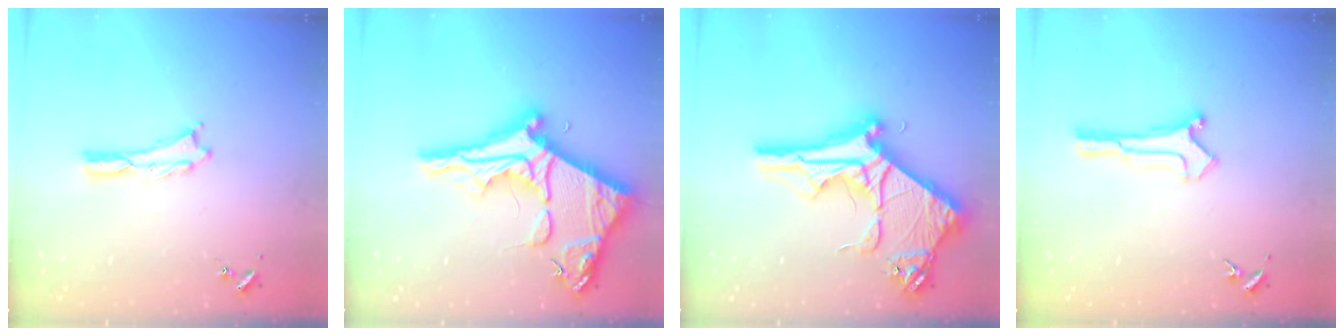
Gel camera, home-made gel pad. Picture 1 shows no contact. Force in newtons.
{"total": 13.4, "press": 13.4, "slide": 1.3}
{"total": 11.6, "press": 11.6, "slide": 1.2}
{"total": 0.6, "press": 0.6, "slide": 0.0}